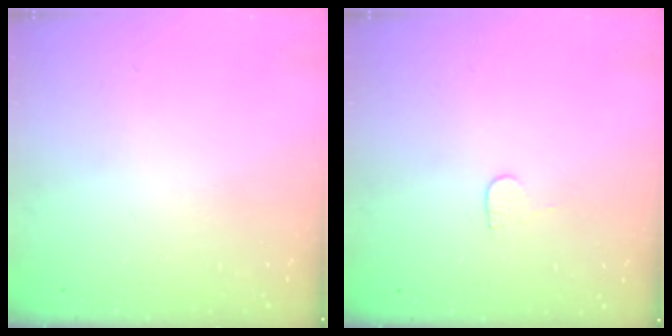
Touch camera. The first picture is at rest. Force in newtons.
{"total": 4.9, "press": 4.9, "slide": 0.3}